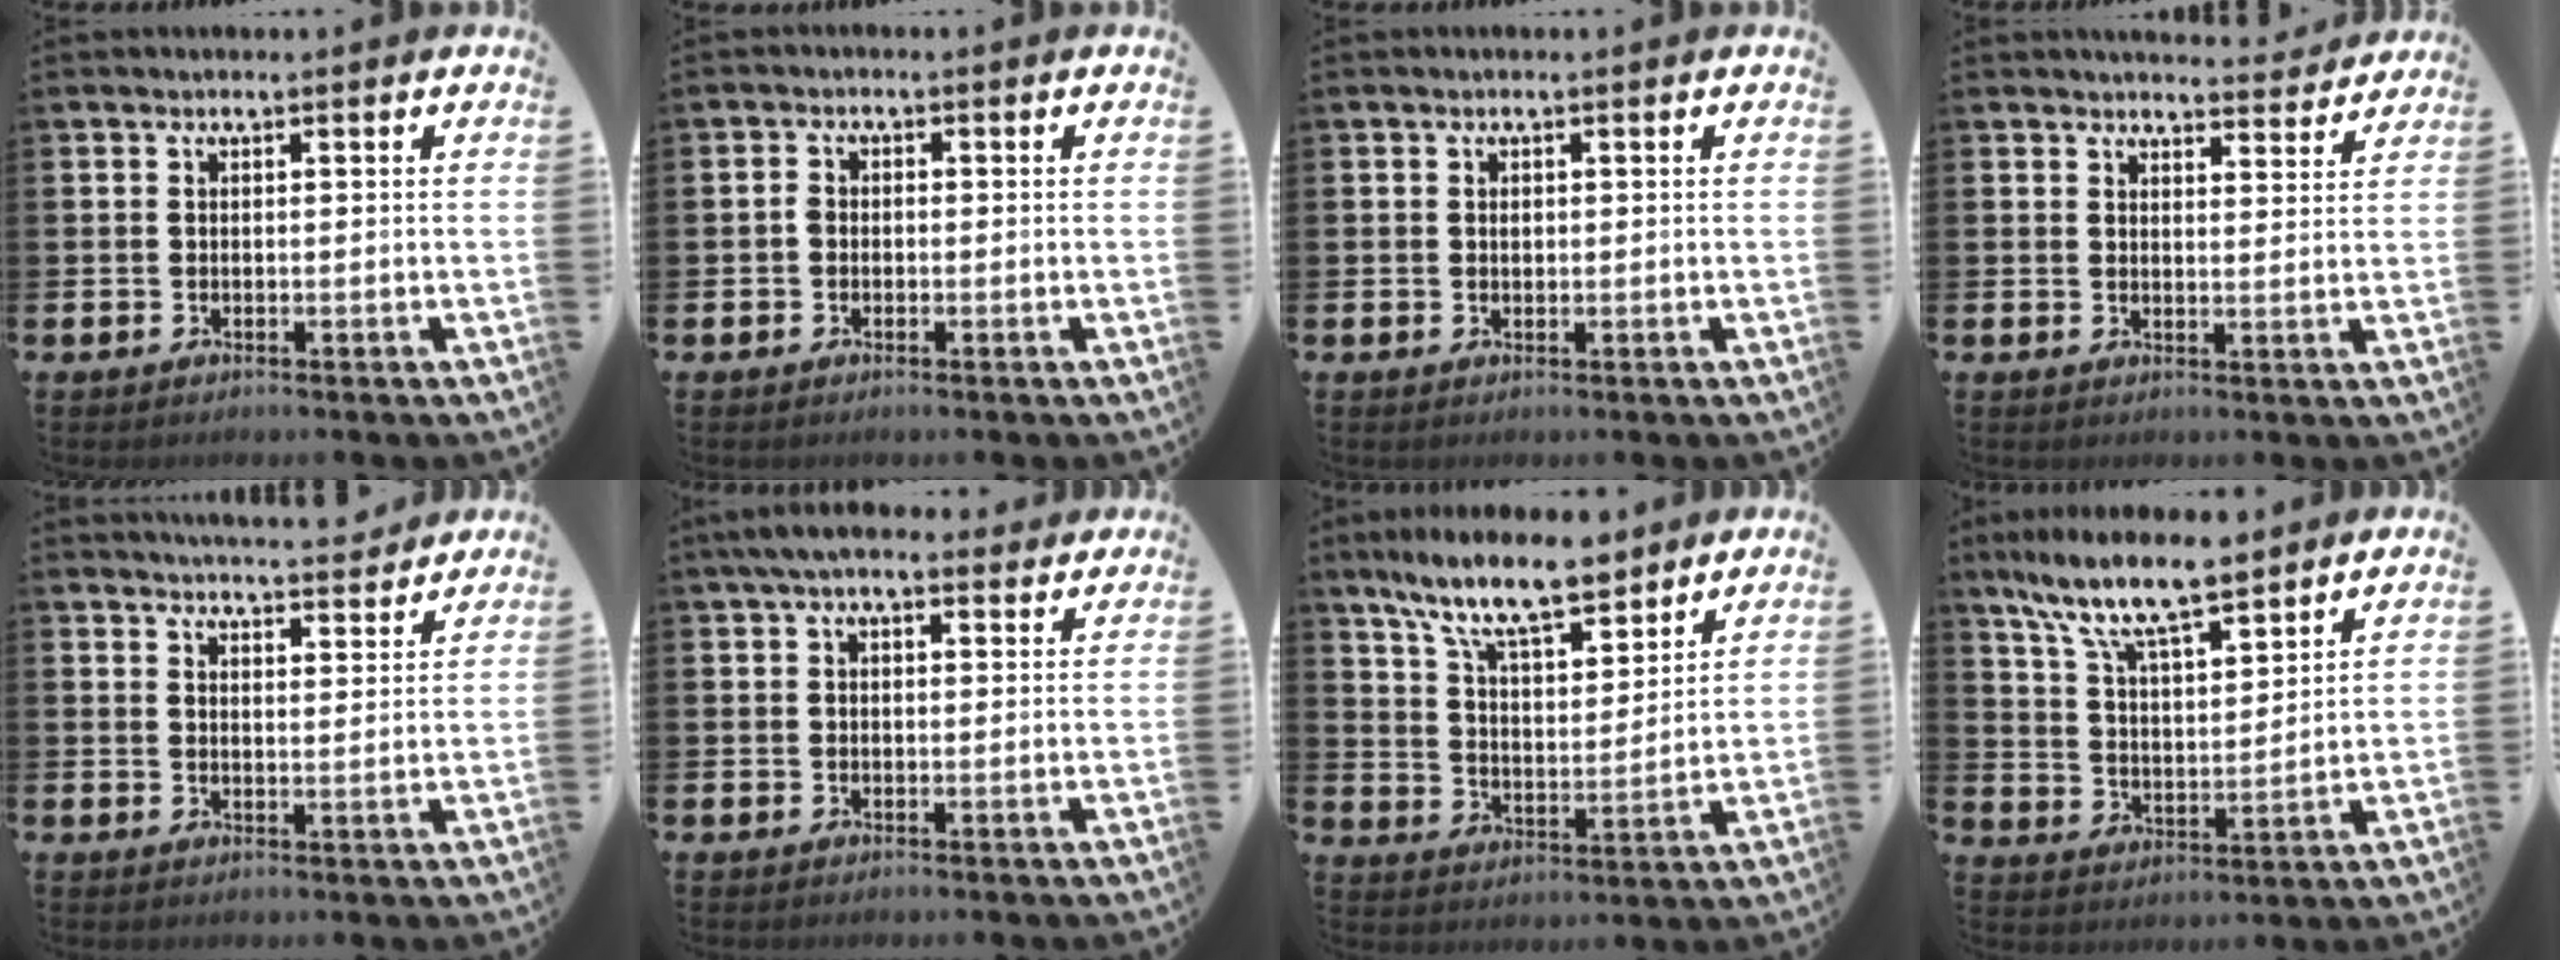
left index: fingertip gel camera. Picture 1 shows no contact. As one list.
[{"total": 1.6, "force": [-0.5, 1.2, 1.0], "torque": [-0.018, 0.008, -0.011]}, {"total": 0.6, "force": [0.1, 0.4, 0.4], "torque": [0.000, -0.001, 0.000]}, {"total": 4.3, "force": [4.2, 0.3, 0.3], "torque": [-0.006, -0.030, 0.075]}, {"total": 4.8, "force": [4.8, 0.1, 0.3], "torque": [-0.010, -0.034, 0.084]}, {"total": 4.6, "force": [3.8, 1.5, 2.1], "torque": [-0.040, -0.008, 0.068]}, {"total": 11.1, "force": [9.4, 2.5, 5.3], "torque": [-0.130, -0.035, 0.168]}, {"total": 10.5, "force": [8.8, 2.5, 5.1], "torque": [-0.129, -0.039, 0.155]}]